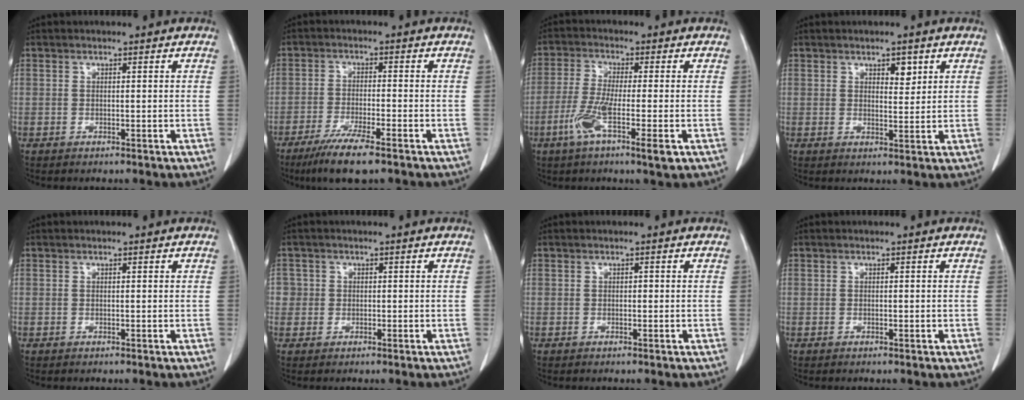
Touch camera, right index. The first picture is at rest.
{"total": 8.1, "force": [-5.7, 0.5, 5.7], "torque": [-0.102, -0.020, -0.094]}
{"total": 8.3, "force": [-3.4, 0.4, 7.6], "torque": [-0.147, -0.019, -0.066]}
{"total": 2.7, "force": [1.5, 1.2, 1.9], "torque": [-0.028, -0.005, 0.026]}
{"total": 0.0}
{"total": 2.0, "force": [-0.2, 2.0, 0.1], "torque": [0.011, 0.006, -0.005]}
{"total": 0.0}
{"total": 0.0}